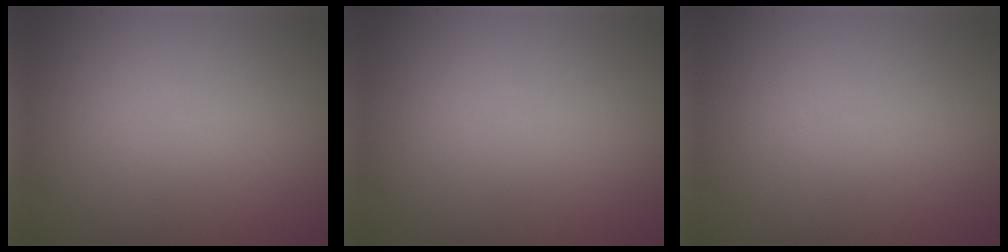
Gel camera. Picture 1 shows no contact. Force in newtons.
{"total": 0.0}
{"total": 0.0}